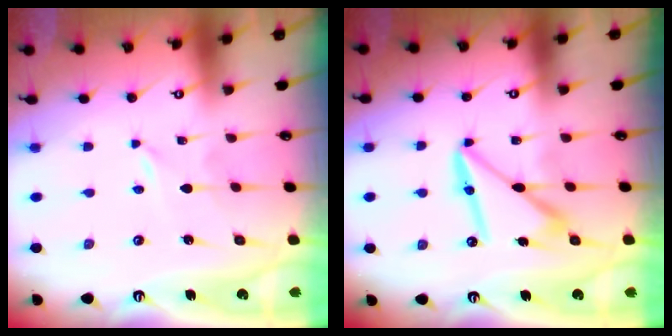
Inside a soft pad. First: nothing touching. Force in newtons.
{"total": 11.4, "press": 11.4, "slide": 0.6}